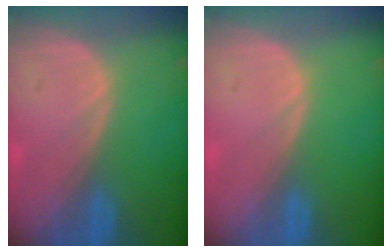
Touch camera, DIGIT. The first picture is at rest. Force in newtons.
{"total": 0.0}